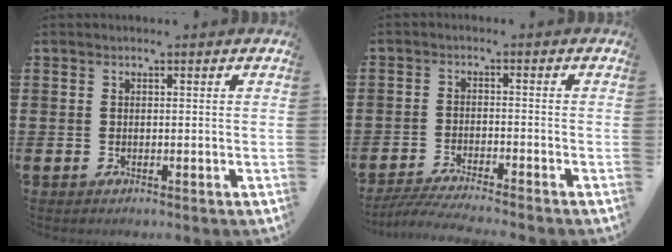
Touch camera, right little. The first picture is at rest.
{"total": 3.4, "force": [-3.2, -0.2, 1.3], "torque": [-0.019, -0.005, -0.060]}